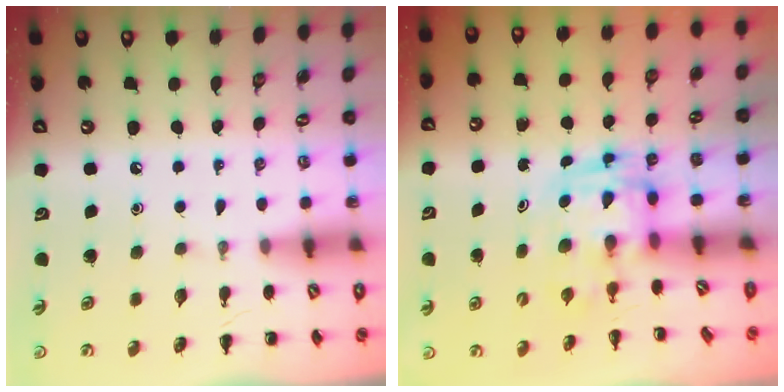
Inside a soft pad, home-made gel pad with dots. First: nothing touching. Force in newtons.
{"total": 2.8, "press": 2.7, "slide": 0.5}